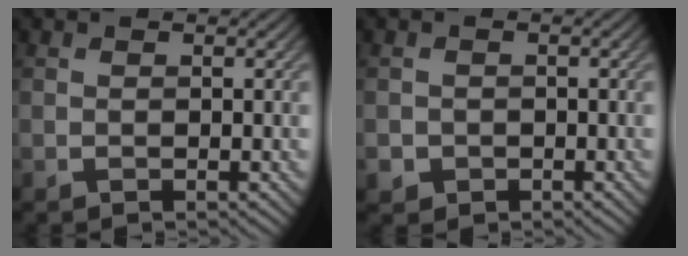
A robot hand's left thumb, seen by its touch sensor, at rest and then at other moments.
{"total": 1.8, "force": [-0.7, 1.6, 0.2], "torque": [0.001, -0.008, -0.015]}